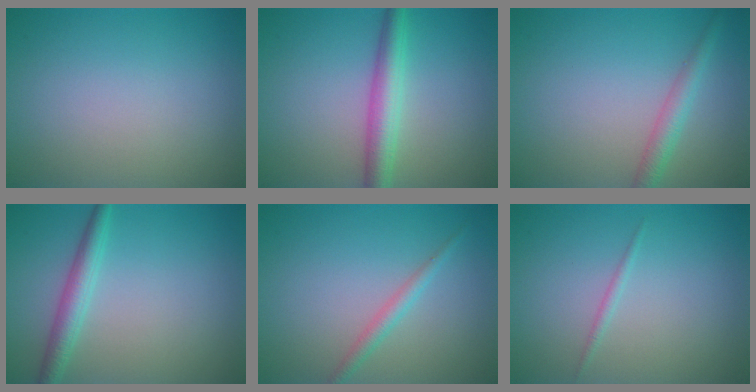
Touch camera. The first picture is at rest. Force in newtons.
{"total": 3.8, "press": 3.8, "slide": 0.1}
{"total": 2.2, "press": 2.2, "slide": 0.1}
{"total": 2.7, "press": 2.7, "slide": 0.1}
{"total": 1.5, "press": 1.5, "slide": 0.1}
{"total": 0.7, "press": 0.7, "slide": 0.1}